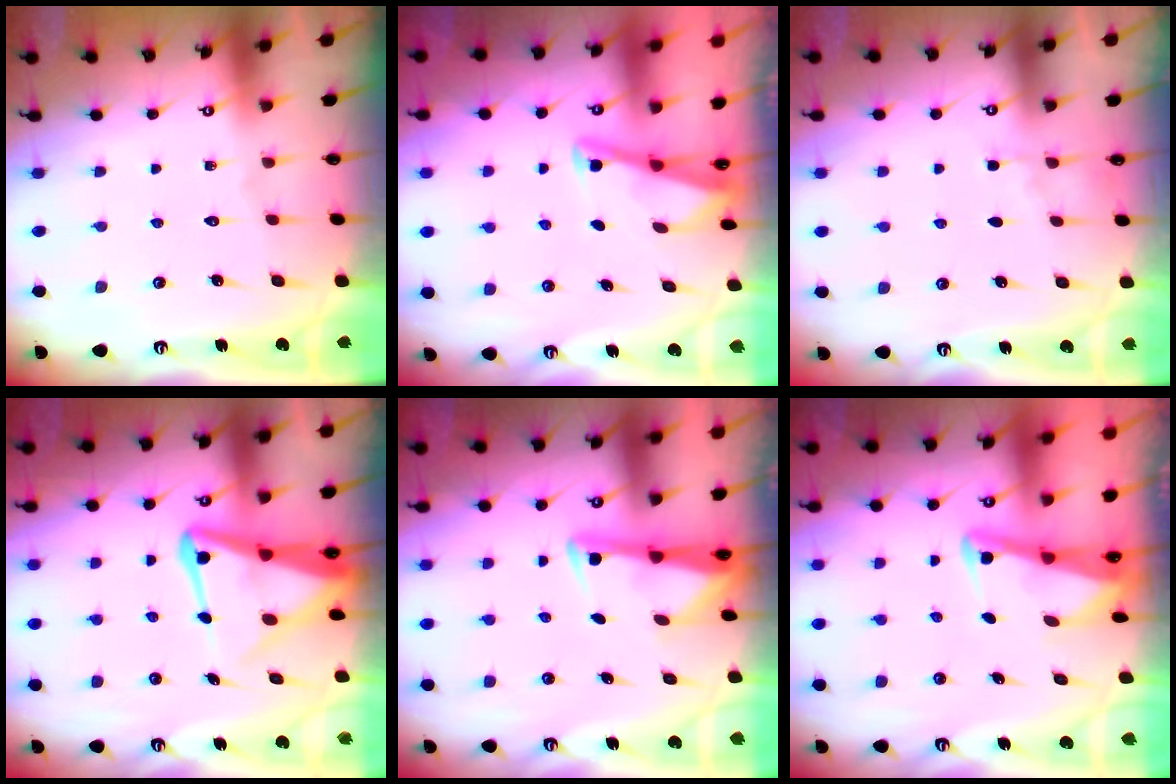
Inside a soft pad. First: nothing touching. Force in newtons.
{"total": 2.9, "press": 2.9, "slide": 0.3}
{"total": 2.1, "press": 2.1, "slide": 0.4}
{"total": 9.1, "press": 9.1, "slide": 1.1}
{"total": 2.9, "press": 2.8, "slide": 0.5}
{"total": 2.8, "press": 2.8, "slide": 0.4}